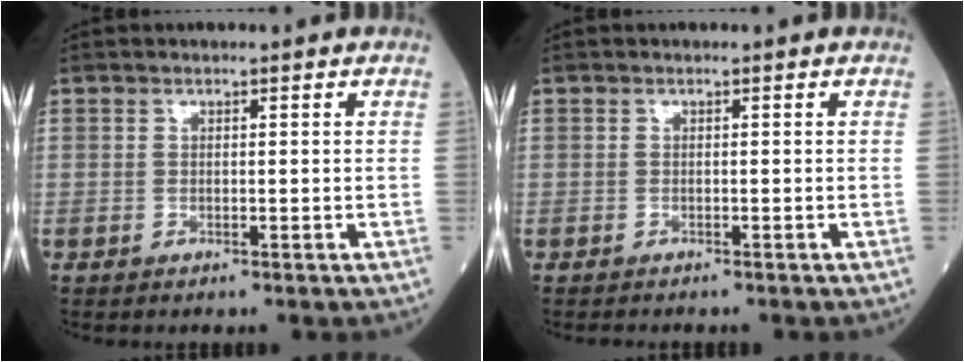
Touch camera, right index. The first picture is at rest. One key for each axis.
{"total": 1.2, "fx": -1.1, "fy": 0.2, "fz": 0.4, "tx": -0.010, "ty": -0.004, "tz": -0.016}